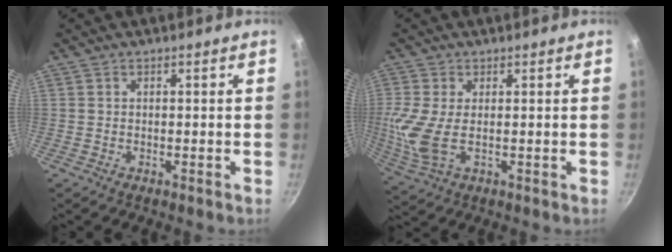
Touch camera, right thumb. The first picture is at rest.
{"total": 8.1, "force": [0.2, 4.0, 7.1], "torque": [-0.164, -0.007, 0.009]}